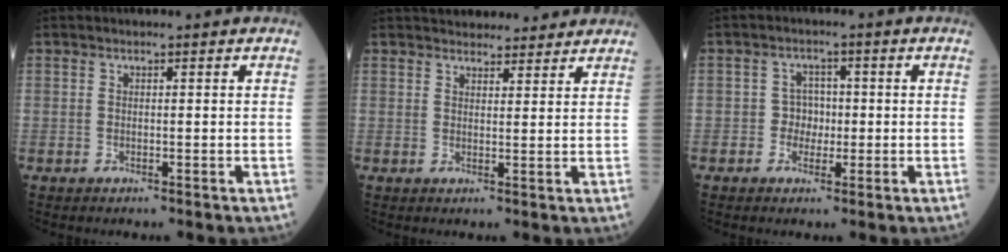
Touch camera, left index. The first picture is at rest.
{"total": 9.0, "force": [8.2, 2.7, 2.3], "torque": [-0.019, 0.017, 0.102]}
{"total": 3.2, "force": [-0.9, 2.9, 1.0], "torque": [-0.011, 0.006, -0.017]}